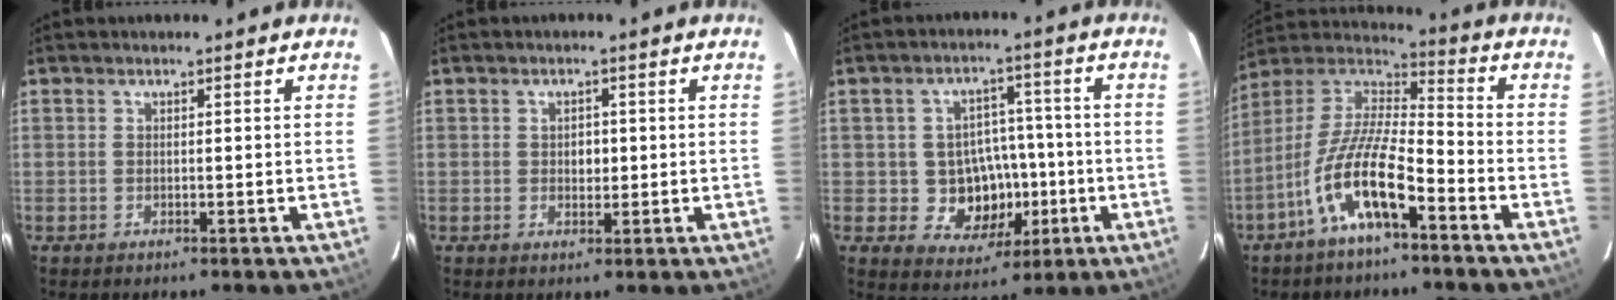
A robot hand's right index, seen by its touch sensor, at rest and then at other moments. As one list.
[{"total": 2.2, "force": [0.0, 1.7, 1.3], "torque": [-0.018, 0.005, 0.000]}, {"total": 9.8, "force": [-1.9, 8.6, 4.3], "torque": [-0.090, 0.015, -0.012]}, {"total": 14.1, "force": [-7.5, 3.6, 11.4], "torque": [-0.226, -0.009, -0.145]}]